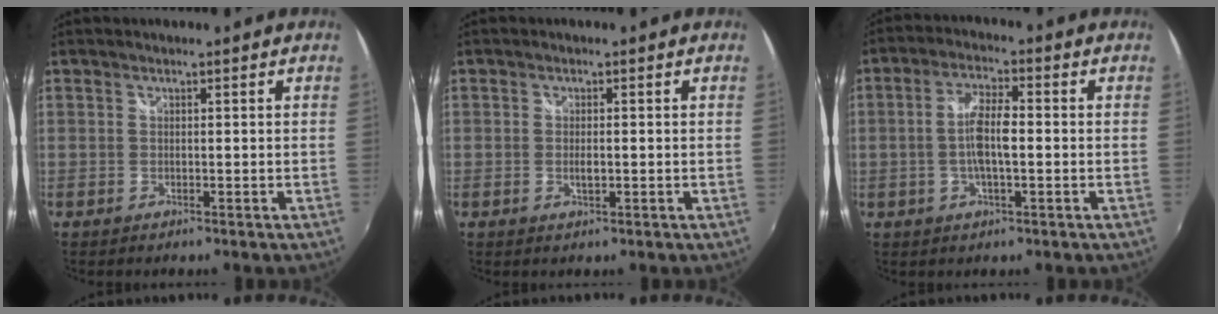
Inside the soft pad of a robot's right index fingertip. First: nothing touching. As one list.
[{"total": 1.5, "force": [-0.3, 0.6, 1.4], "torque": [-0.025, -0.001, -0.004]}, {"total": 6.7, "force": [-0.7, 1.7, 6.4], "torque": [-0.122, 0.005, -0.015]}]